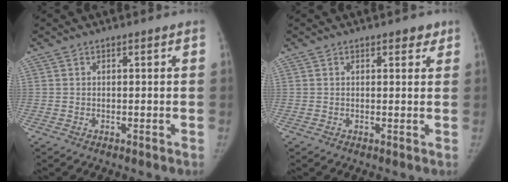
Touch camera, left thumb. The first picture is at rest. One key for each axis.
{"total": 2.0, "fx": 1.3, "fy": 1.2, "fz": 1.1, "tx": 0.005, "ty": -0.004, "tz": 0.012}